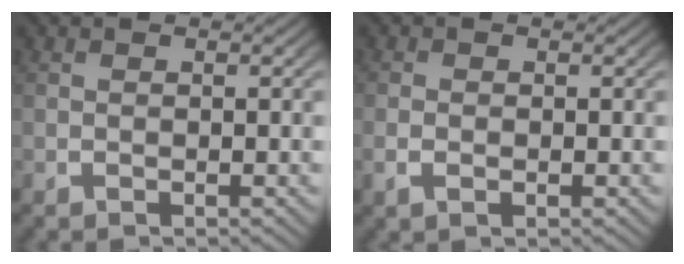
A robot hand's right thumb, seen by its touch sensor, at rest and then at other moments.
{"total": 1.1, "force": [-0.3, 0.7, 0.8], "torque": [-0.024, -0.005, -0.003]}